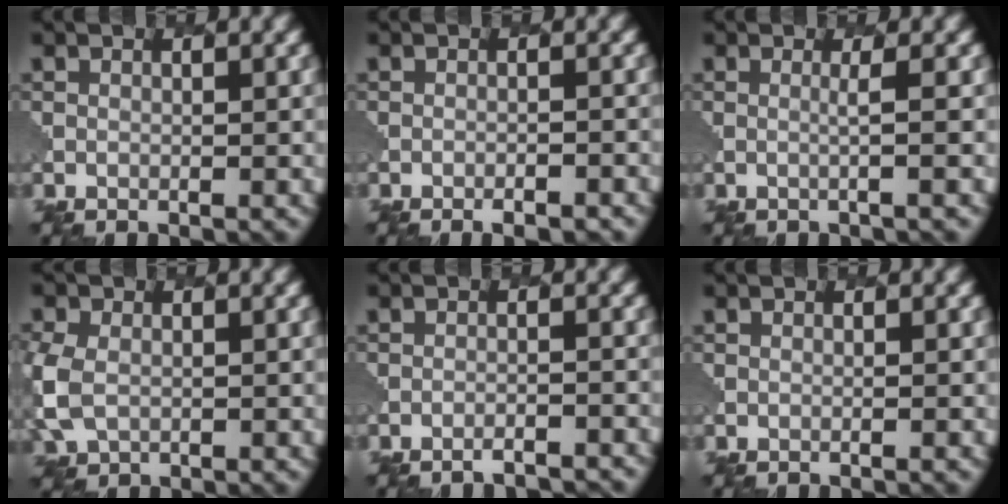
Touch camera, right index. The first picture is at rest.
{"total": 2.4, "force": [-2.0, 0.6, 1.2], "torque": [-0.006, 0.013, -0.030]}
{"total": 1.3, "force": [0.2, 0.2, 1.3], "torque": [-0.018, -0.004, -0.011]}
{"total": 4.6, "force": [-0.5, 3.7, 2.7], "torque": [-0.076, -0.011, -0.015]}
{"total": 3.7, "force": [-3.6, 0.5, 0.8], "torque": [-0.004, 0.013, -0.050]}
{"total": 0.0}